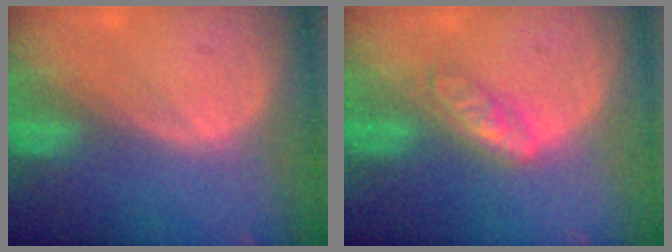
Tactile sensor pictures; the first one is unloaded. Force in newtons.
{"total": 4.5, "press": 3.9, "slide": 2.3}